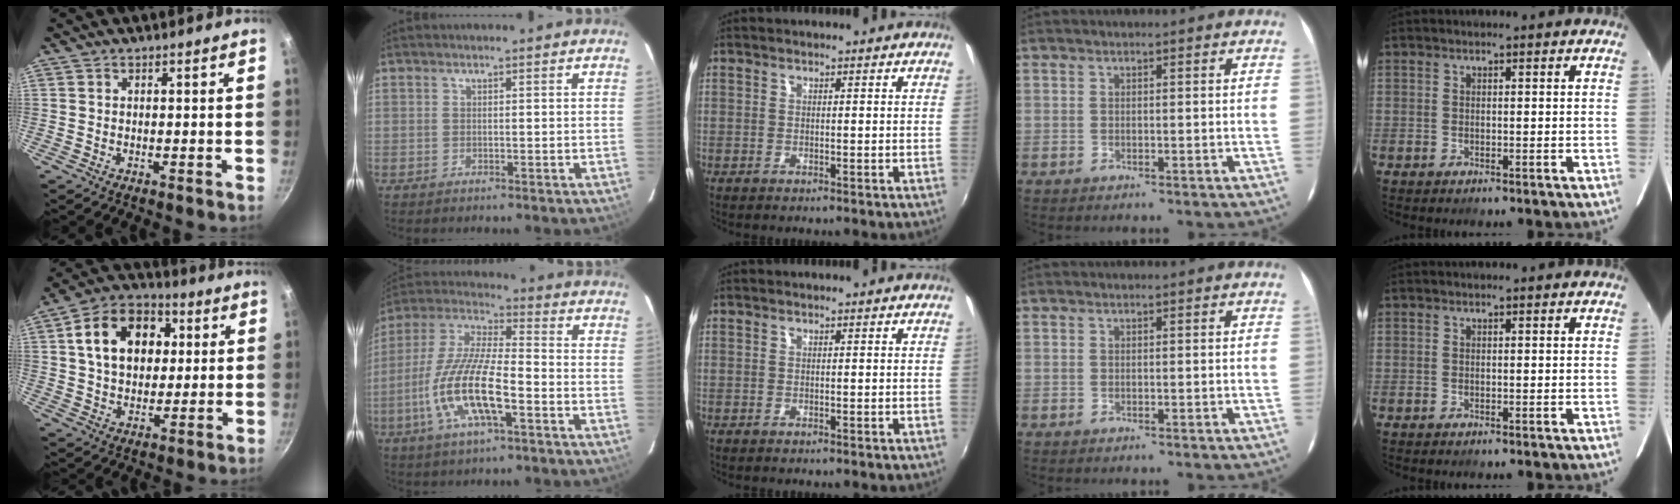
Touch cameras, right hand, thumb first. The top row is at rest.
{"thumb": {"total": 16.1, "force": [3.7, 11.6, 10.5], "torque": [-0.145, 0.018, 0.051]}, "index": {"total": 15.4, "force": [-5.8, 4.0, 13.7], "torque": [-0.286, -0.012, -0.115]}}